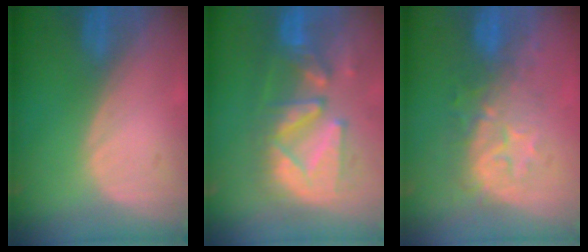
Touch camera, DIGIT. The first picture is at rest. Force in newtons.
{"total": 11.4, "press": 10.8, "slide": 3.7}
{"total": 8.1, "press": 8.0, "slide": 1.2}